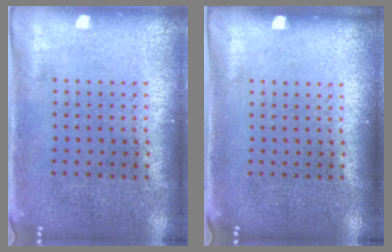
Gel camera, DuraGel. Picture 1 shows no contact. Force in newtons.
{"total": 0.0}